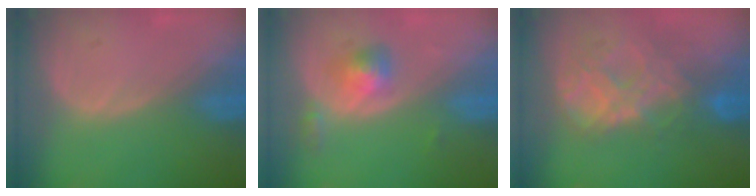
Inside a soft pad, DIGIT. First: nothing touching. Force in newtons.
{"total": 3.7, "press": 3.7, "slide": 0.2}
{"total": 8.8, "press": 7.6, "slide": 4.5}